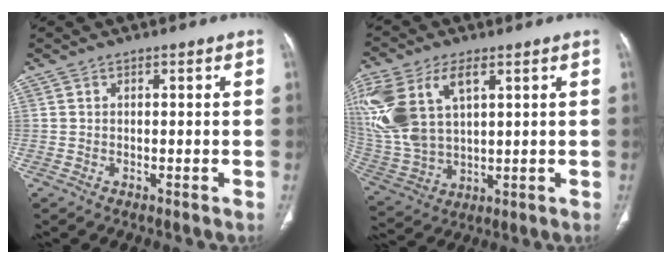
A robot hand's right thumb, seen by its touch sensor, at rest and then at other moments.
{"total": 19.9, "force": [7.0, 11.3, 14.8], "torque": [-0.348, -0.009, 0.142]}